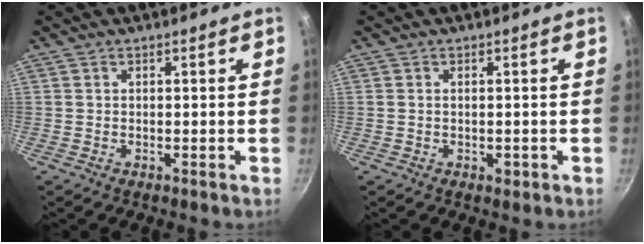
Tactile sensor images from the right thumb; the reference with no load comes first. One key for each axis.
{"total": 1.5, "fx": -0.4, "fy": 0.9, "fz": 1.2, "tx": -0.016, "ty": -0.001, "tz": -0.005}